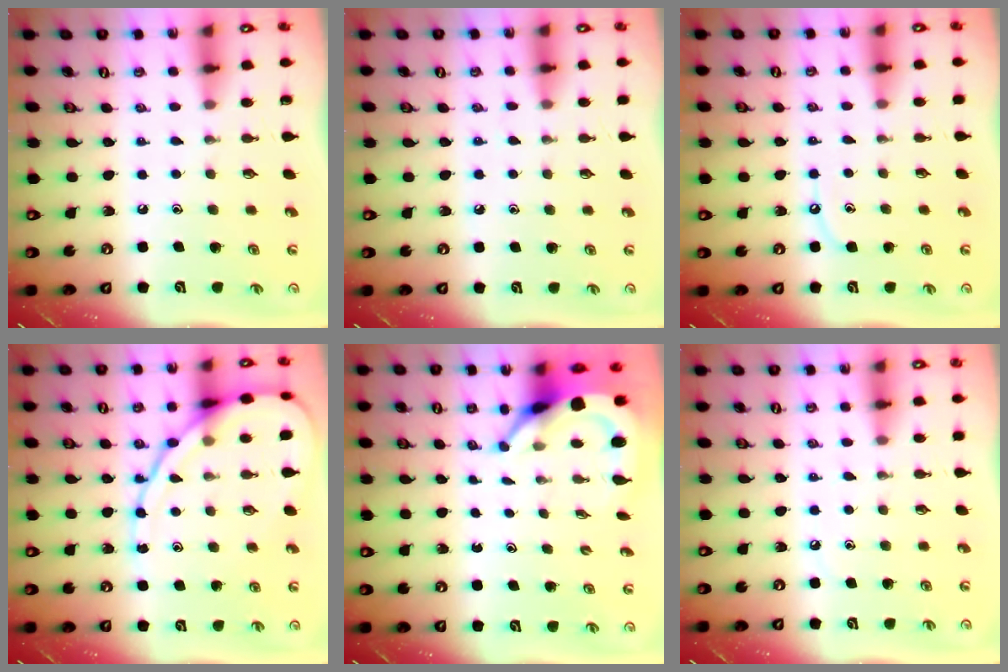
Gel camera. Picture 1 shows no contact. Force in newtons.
{"total": 5.6, "press": 5.6, "slide": 0.9}
{"total": 5.0, "press": 4.9, "slide": 0.5}
{"total": 12.8, "press": 12.7, "slide": 1.3}
{"total": 5.4, "press": 5.4, "slide": 0.8}
{"total": 4.8, "press": 4.8, "slide": 0.7}